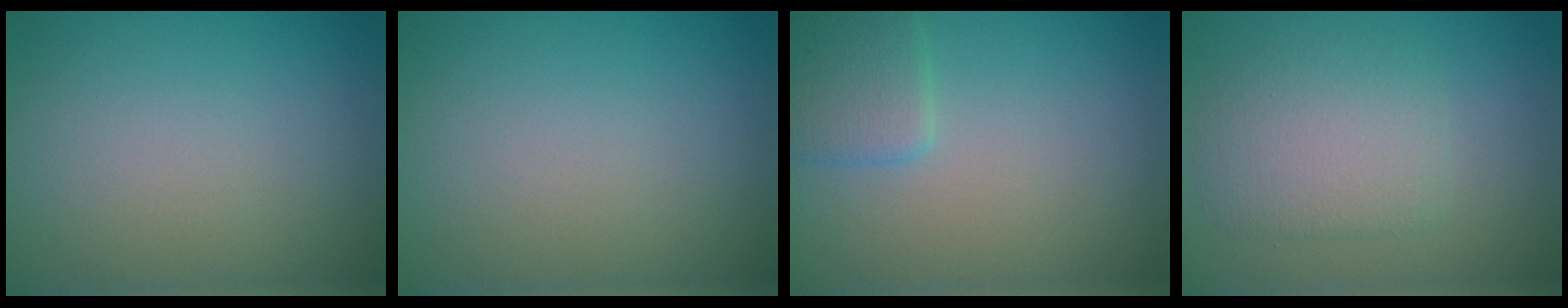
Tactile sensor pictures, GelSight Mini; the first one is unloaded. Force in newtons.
{"total": 0.0}
{"total": 2.3, "press": 2.3, "slide": 0.1}
{"total": 3.7, "press": 3.7, "slide": 0.3}